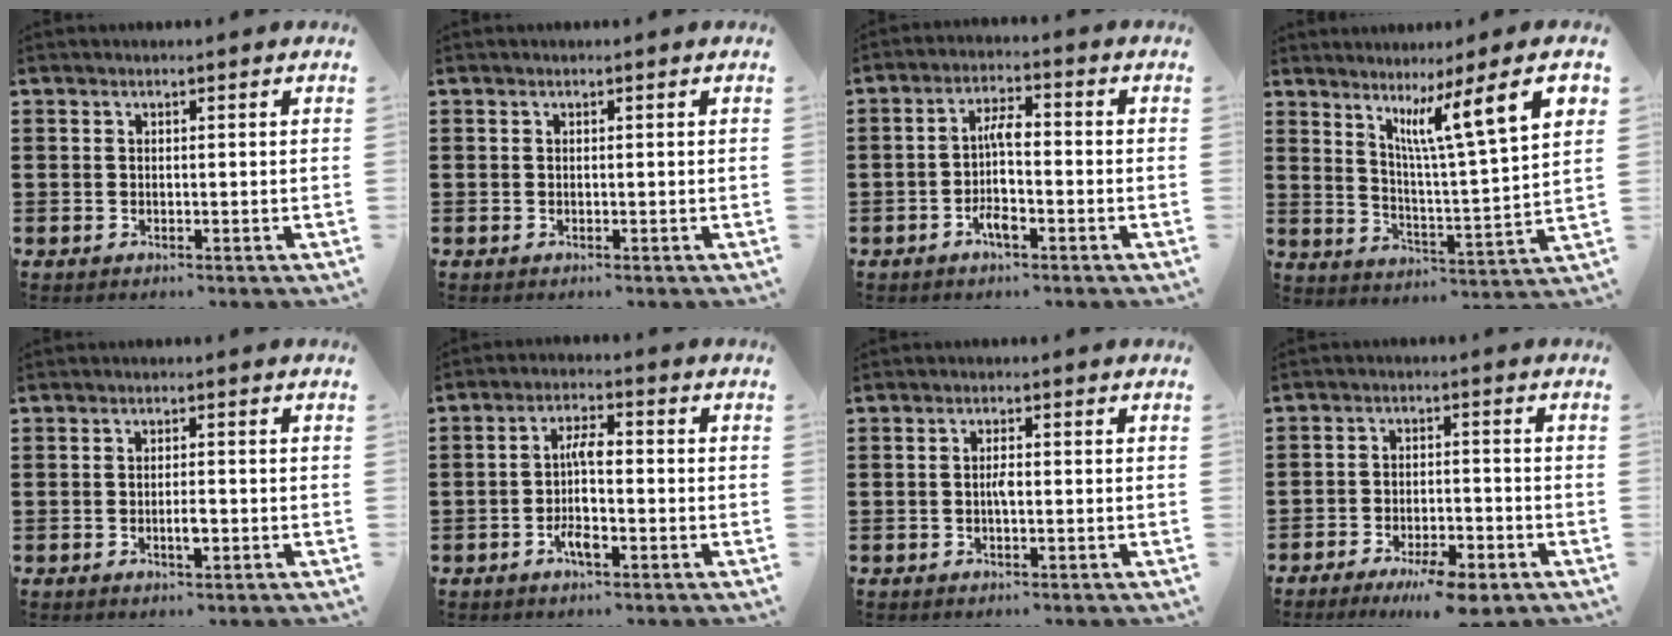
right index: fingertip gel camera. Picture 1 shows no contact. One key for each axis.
{"total": 0.0}
{"total": 5.6, "fx": -1.5, "fy": 1.6, "fz": 5.2, "tx": -0.111, "ty": 0.000, "tz": -0.034}
{"total": 9.7, "fx": 5.4, "fy": -0.3, "fz": 8.1, "tx": -0.154, "ty": -0.032, "tz": 0.080}
{"total": 2.5, "fx": -0.7, "fy": 0.6, "fz": 2.3, "tx": -0.042, "ty": 0.001, "tz": -0.012}
{"total": 5.7, "fx": -1.3, "fy": 1.6, "fz": 5.3, "tx": -0.113, "ty": -0.002, "tz": -0.030}
{"total": 2.0, "fx": -0.3, "fy": 0.5, "fz": 1.9, "tx": -0.036, "ty": 0.002, "tz": -0.006}
{"total": 5.2, "fx": -4.6, "fy": 0.9, "fz": 2.2, "tx": -0.033, "ty": 0.005, "tz": -0.086}